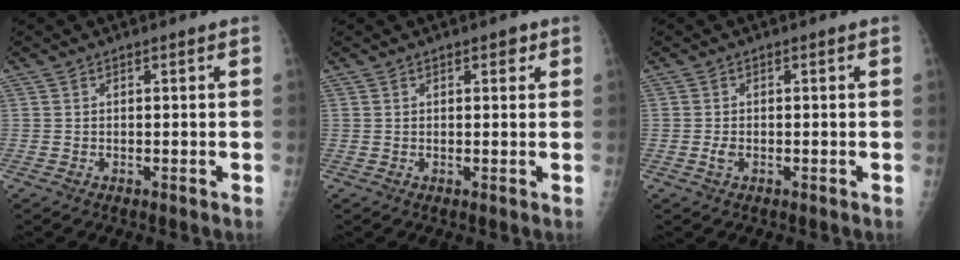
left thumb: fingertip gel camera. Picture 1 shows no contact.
{"total": 1.6, "force": [0.9, 0.8, 1.0], "torque": [-0.002, -0.001, 0.009]}
{"total": 1.3, "force": [-0.6, 0.8, 0.8], "torque": [-0.019, 0.000, -0.014]}